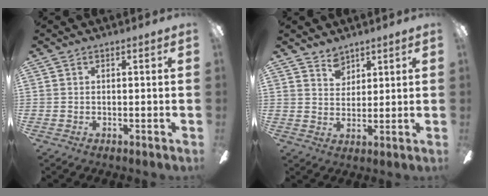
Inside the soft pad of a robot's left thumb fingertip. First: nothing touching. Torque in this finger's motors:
{"motor_torque": [0.24, 0.18, -0.48, -0.08, -0.05]}